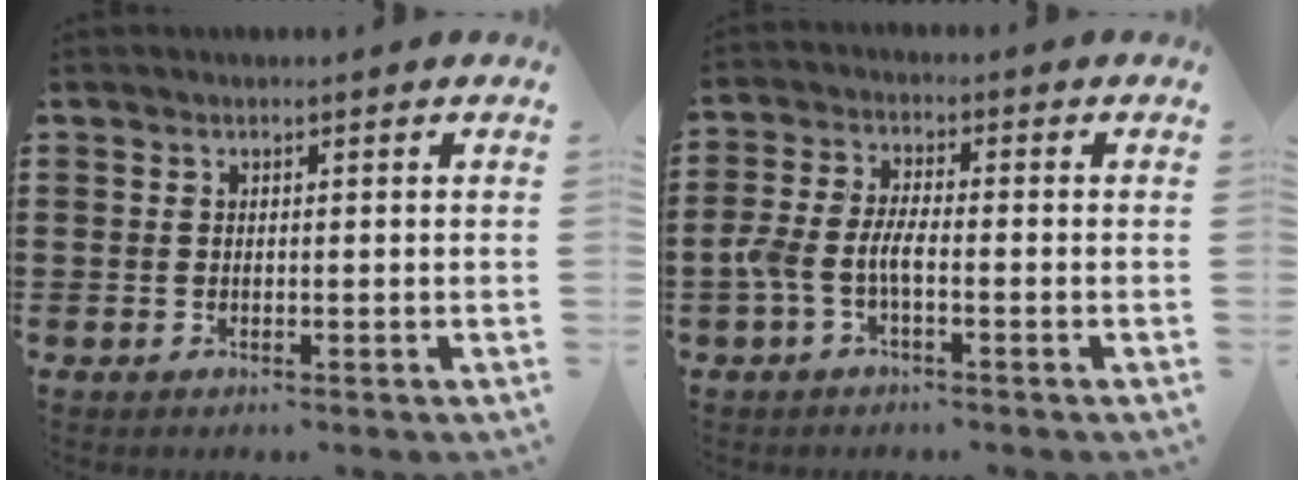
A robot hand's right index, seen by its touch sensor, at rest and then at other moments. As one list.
[{"total": 4.4, "force": [-1.8, 1.6, 3.7], "torque": [-0.092, -0.005, -0.039]}]